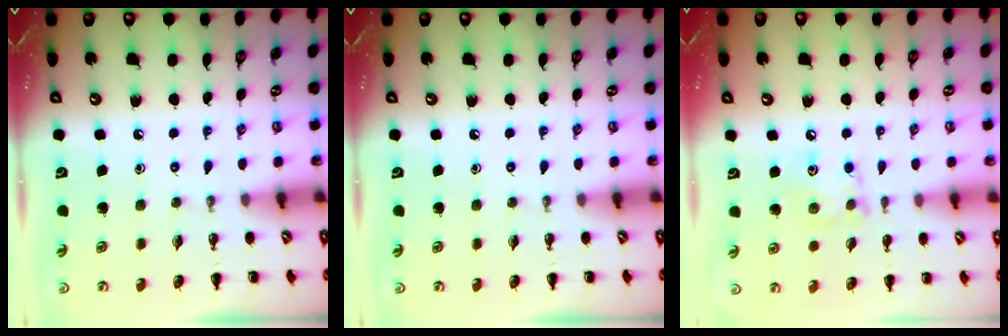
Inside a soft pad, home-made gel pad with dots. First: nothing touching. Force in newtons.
{"total": 0.0}
{"total": 6.4, "press": 6.4, "slide": 0.3}